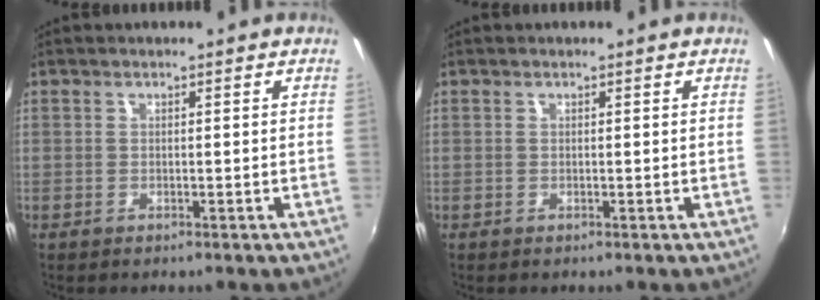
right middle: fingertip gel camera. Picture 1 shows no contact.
{"total": 0.0}